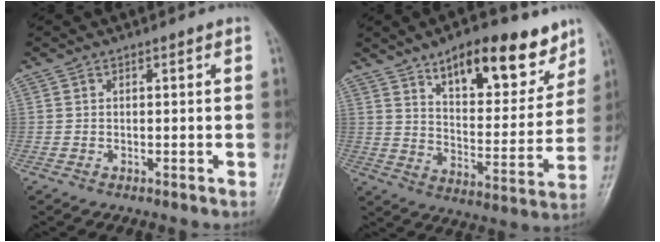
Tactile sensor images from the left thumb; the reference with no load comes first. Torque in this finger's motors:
{"motor_torque": [0.53, 0.44, 1.54, -1.23, 0.28]}